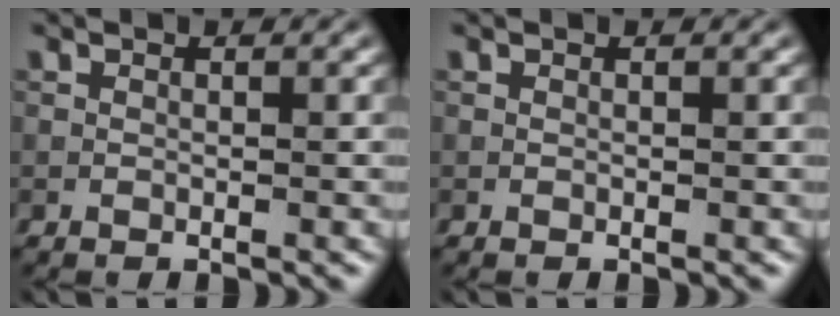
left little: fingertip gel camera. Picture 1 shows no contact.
{"total": 0.0}